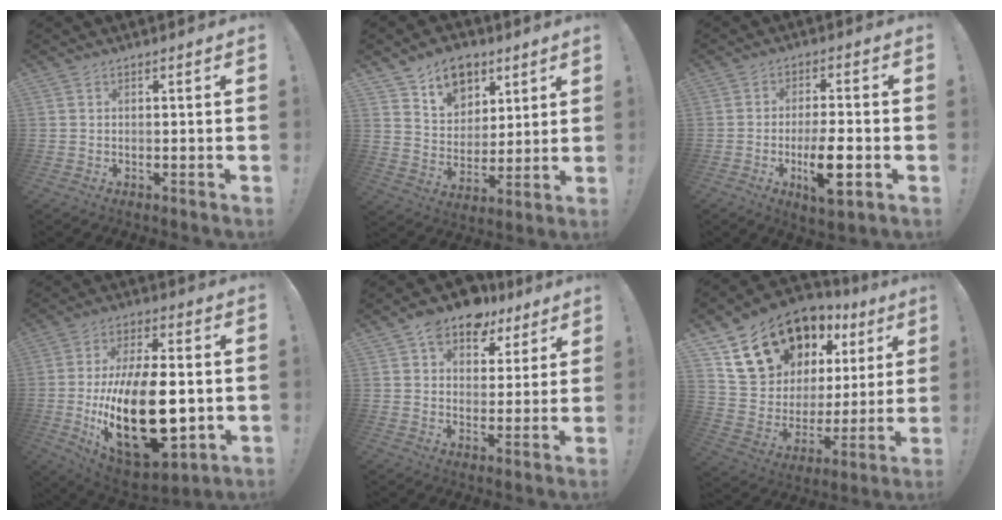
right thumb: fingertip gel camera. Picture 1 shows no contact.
{"total": 12.6, "force": [7.9, 8.8, 4.3], "torque": [-0.058, -0.050, 0.153]}
{"total": 10.2, "force": [-3.4, 2.7, 9.3], "torque": [-0.168, 0.001, -0.059]}
{"total": 27.7, "force": [-3.0, 13.4, 24.0], "torque": [-0.447, -0.005, -0.039]}
{"total": 12.3, "force": [9.4, 7.0, 4.0], "torque": [-0.075, -0.057, 0.174]}
{"total": 20.1, "force": [13.3, 12.3, 8.7], "torque": [-0.141, -0.087, 0.267]}